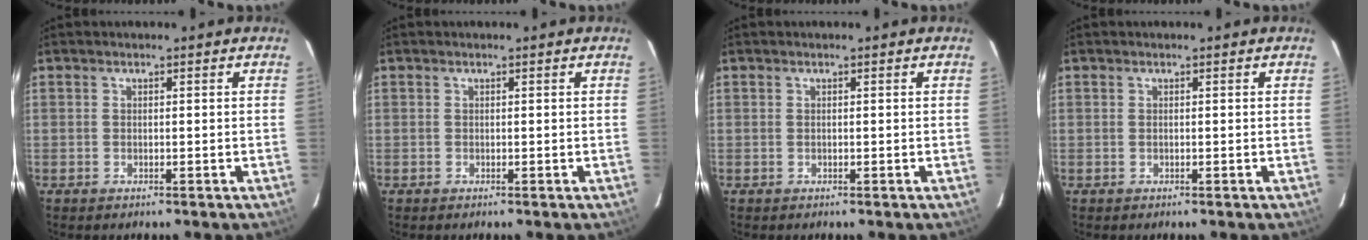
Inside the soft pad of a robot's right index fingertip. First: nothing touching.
{"total": 0.0}
{"total": 0.0}
{"total": 0.0}